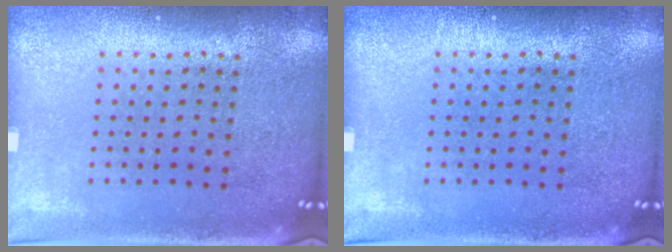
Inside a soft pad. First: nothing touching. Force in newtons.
{"total": 0.0}